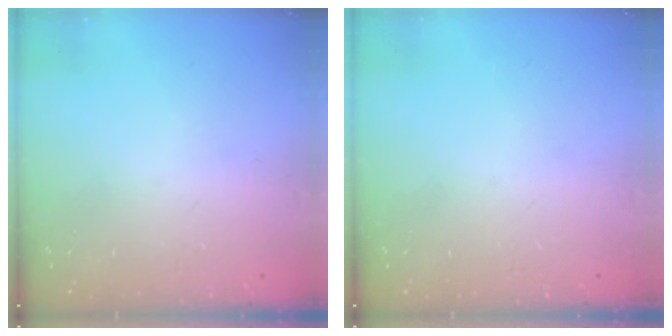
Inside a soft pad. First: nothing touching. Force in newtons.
{"total": 0.0}